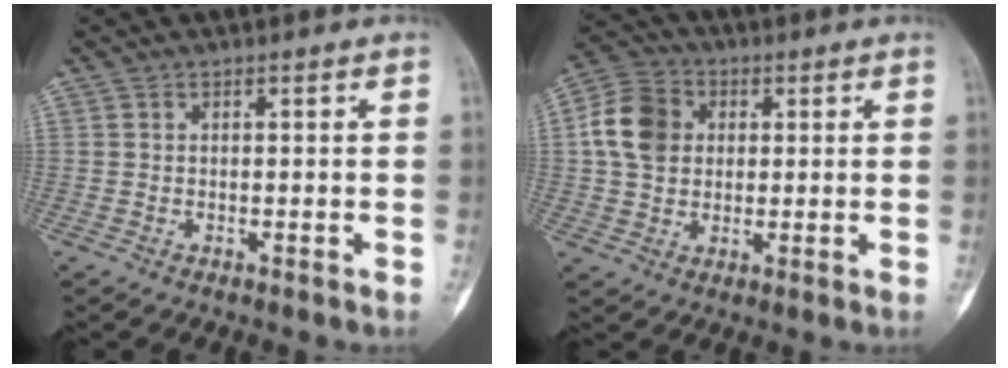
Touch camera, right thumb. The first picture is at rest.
{"total": 10.0, "force": [1.6, 8.1, 5.7], "torque": [-0.093, 0.012, 0.020]}